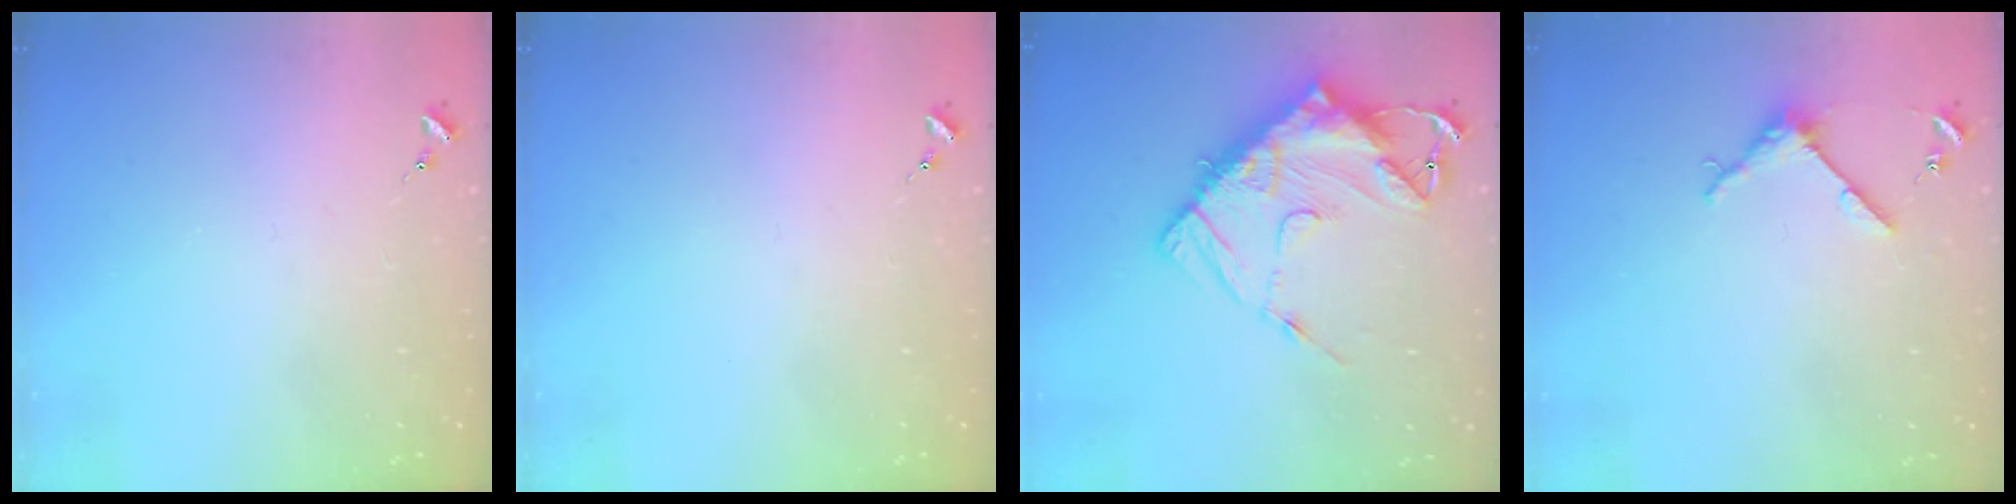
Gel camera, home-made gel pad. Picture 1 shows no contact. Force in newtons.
{"total": 0.0}
{"total": 16.9, "press": 16.8, "slide": 1.8}
{"total": 4.0, "press": 4.0, "slide": 0.4}